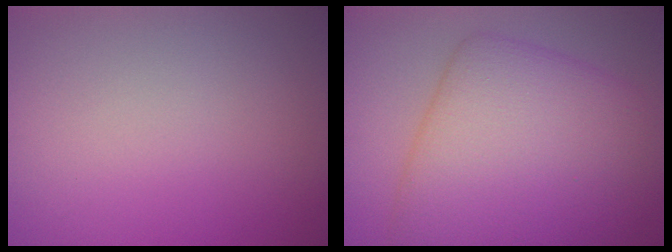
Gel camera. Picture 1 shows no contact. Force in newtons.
{"total": 10.6, "press": 10.6, "slide": 0.2}